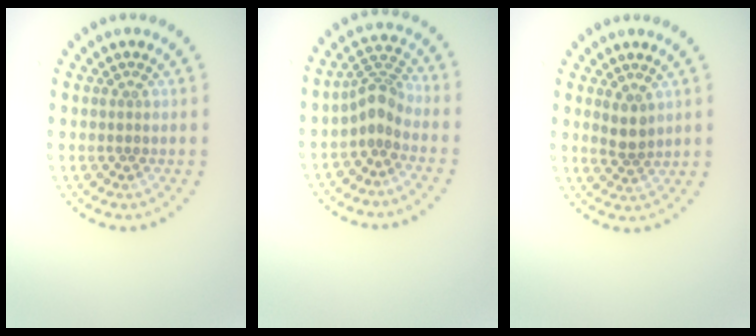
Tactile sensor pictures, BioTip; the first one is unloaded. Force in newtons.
{"total": 2.6, "press": 1.9, "slide": 1.8}
{"total": 1.9, "press": 1.6, "slide": 1.0}